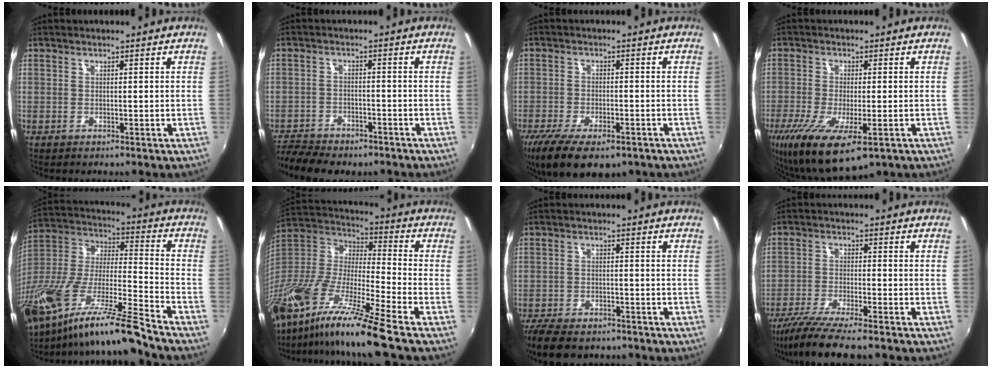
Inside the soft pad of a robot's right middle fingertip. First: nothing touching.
{"total": 9.6, "force": [-8.4, 2.8, 3.7], "torque": [-0.104, -0.024, -0.140]}
{"total": 14.0, "force": [-9.1, 6.0, 8.8], "torque": [-0.192, -0.043, -0.145]}
{"total": 14.3, "force": [-7.4, 4.9, 11.2], "torque": [-0.234, -0.059, -0.120]}
{"total": 22.8, "force": [-17.3, 1.3, 14.8], "torque": [-0.266, -0.032, -0.317]}
{"total": 24.2, "force": [-17.4, 1.0, 16.8], "torque": [-0.301, -0.051, -0.327]}
{"total": 10.3, "force": [-8.2, 3.9, 4.8], "torque": [-0.114, -0.027, -0.136]}
{"total": 10.1, "force": [-8.4, 0.6, 5.6], "torque": [-0.121, -0.033, -0.145]}